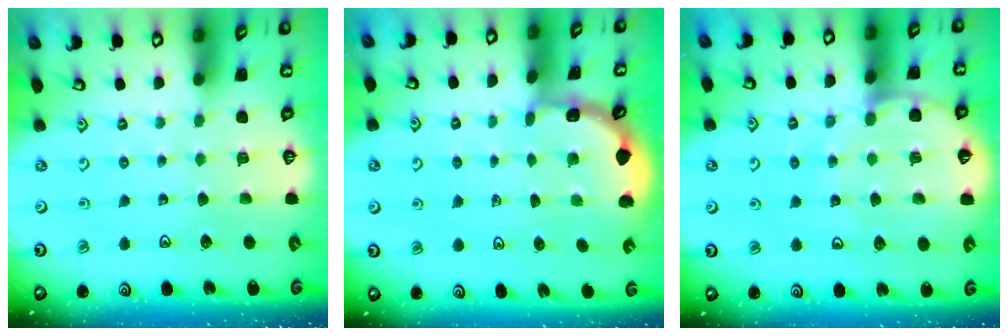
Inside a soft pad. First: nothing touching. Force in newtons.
{"total": 2.1, "press": 2.1, "slide": 0.2}
{"total": 9.3, "press": 9.2, "slide": 1.2}